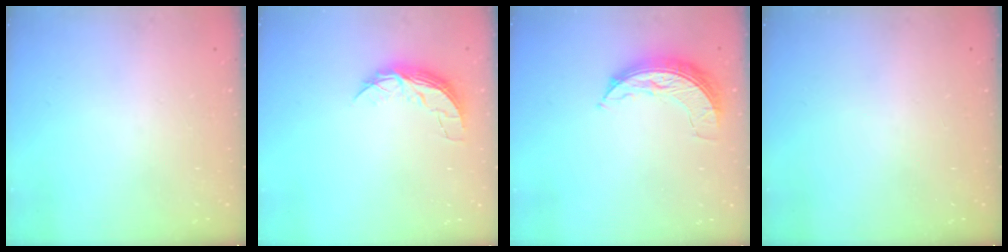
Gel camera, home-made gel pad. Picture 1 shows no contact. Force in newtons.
{"total": 6.9, "press": 6.9, "slide": 0.5}
{"total": 8.3, "press": 8.3, "slide": 0.5}
{"total": 0.0}